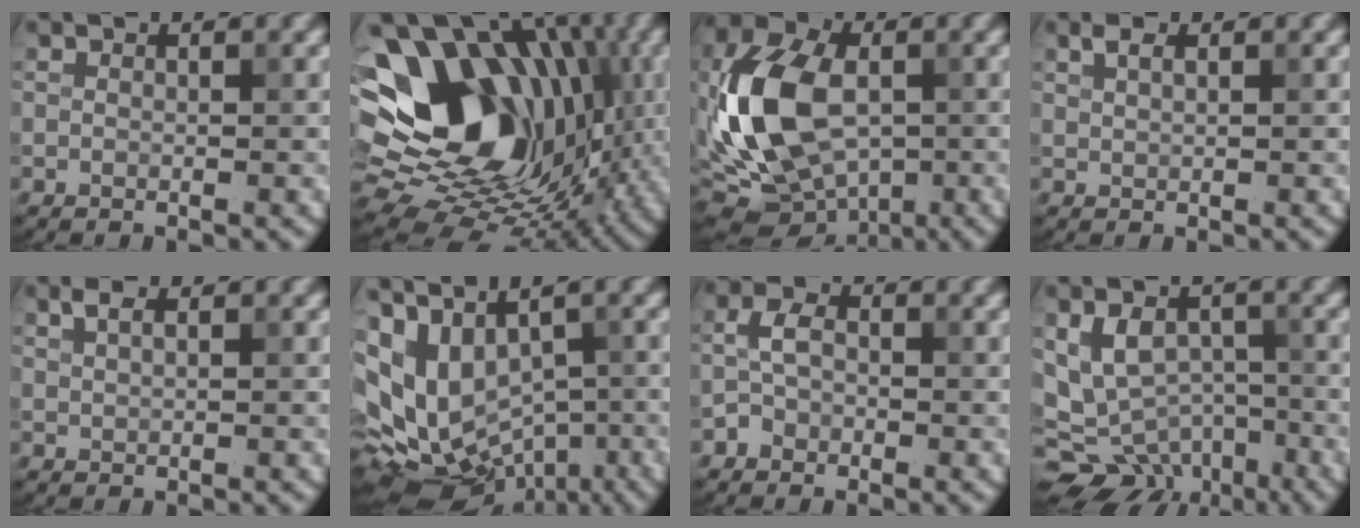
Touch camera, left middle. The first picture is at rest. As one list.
[{"total": 18.0, "force": [3.0, 13.7, 11.4], "torque": [-0.167, 0.026, 0.061]}, {"total": 14.4, "force": [-1.3, 9.2, 10.9], "torque": [-0.234, -0.004, -0.028]}, {"total": 1.3, "force": [0.8, 0.6, 0.8], "torque": [-0.019, 0.002, 0.018]}, {"total": 1.3, "force": [0.9, 0.5, 0.9], "torque": [-0.019, 0.002, 0.018]}, {"total": 11.9, "force": [-0.4, 7.7, 9.1], "torque": [-0.165, -0.004, 0.032]}, {"total": 1.9, "force": [-0.9, 1.5, 0.8], "torque": [-0.013, 0.006, -0.025]}, {"total": 7.2, "force": [-2.8, 5.1, 4.2], "torque": [-0.066, -0.019, -0.040]}]